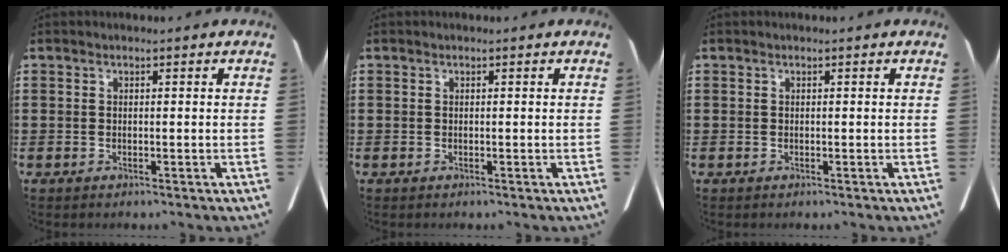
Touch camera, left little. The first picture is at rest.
{"total": 0.0}
{"total": 0.0}